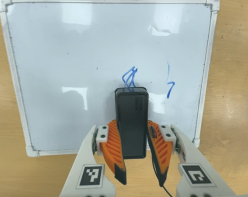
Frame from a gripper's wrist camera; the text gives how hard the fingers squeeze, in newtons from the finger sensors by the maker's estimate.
{"total": 8.4, "left": 7.2, "right": 9.5}